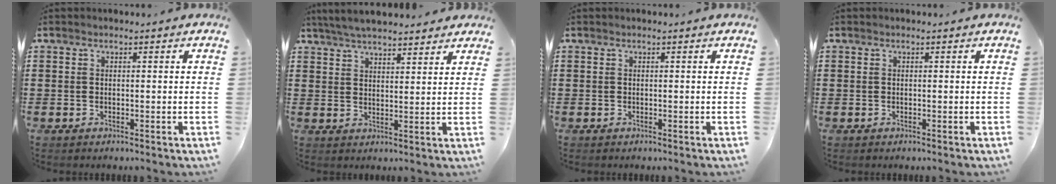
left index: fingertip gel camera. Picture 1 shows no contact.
{"total": 4.8, "force": [4.6, 0.4, 1.3], "torque": [-0.040, -0.010, 0.085]}
{"total": 0.0}
{"total": 0.0}